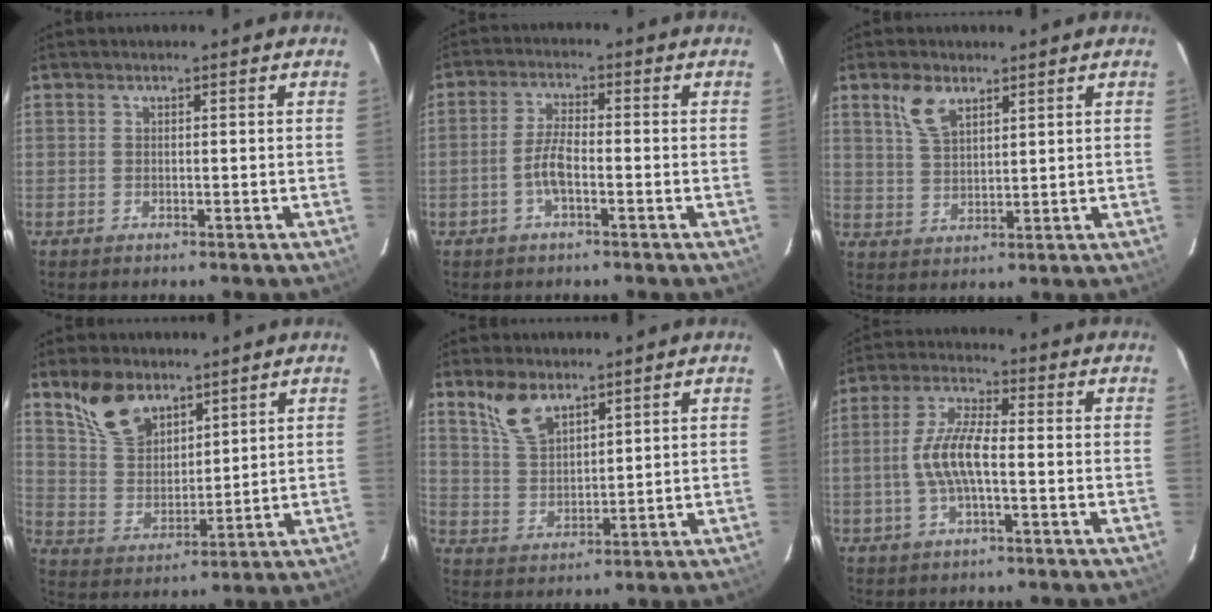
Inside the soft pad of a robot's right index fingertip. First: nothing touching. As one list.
[{"total": 4.7, "force": [-1.8, 1.3, 4.1], "torque": [-0.090, 0.006, -0.036]}, {"total": 6.0, "force": [3.6, 3.0, 3.7], "torque": [-0.074, 0.009, 0.076]}, {"total": 10.8, "force": [7.6, 5.9, 5.1], "torque": [-0.100, 0.019, 0.158]}, {"total": 7.9, "force": [5.5, 3.7, 4.4], "torque": [-0.081, 0.010, 0.117]}, {"total": 8.2, "force": [-1.5, 2.3, 7.8], "torque": [-0.161, 0.008, -0.030]}]